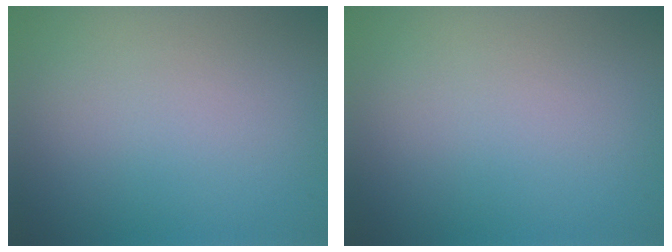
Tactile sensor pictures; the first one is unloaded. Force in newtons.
{"total": 0.0}